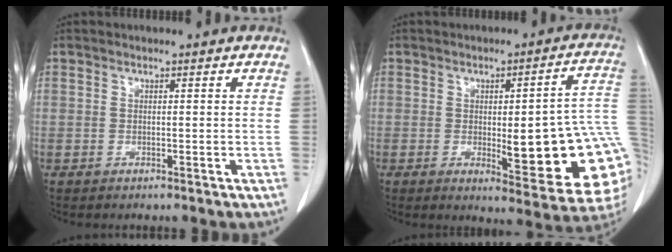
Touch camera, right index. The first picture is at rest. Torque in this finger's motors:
{"motor_torque": [1.54, -0.60, 0.37, 0.08]}